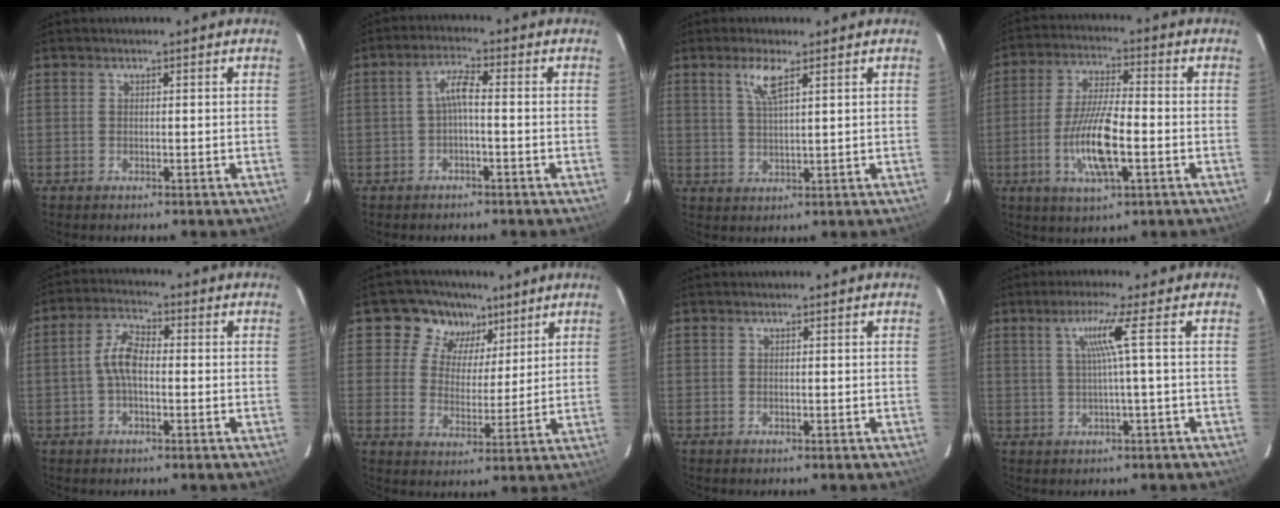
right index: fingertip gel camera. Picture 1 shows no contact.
{"total": 3.4, "force": [-0.8, 0.5, 3.3], "torque": [-0.068, 0.011, -0.016]}
{"total": 4.5, "force": [2.5, 0.8, 3.7], "torque": [-0.074, 0.002, 0.051]}
{"total": 11.6, "force": [-3.3, 3.0, 10.7], "torque": [-0.215, -0.005, -0.063]}
{"total": 5.7, "force": [-0.7, 2.8, 4.9], "torque": [-0.105, 0.017, -0.014]}
{"total": 9.2, "force": [5.2, 7.3, 1.9], "torque": [-0.028, 0.004, 0.080]}
{"total": 0.0}
{"total": 4.7, "force": [0.8, -1.7, 4.3], "torque": [-0.076, 0.000, 0.019]}